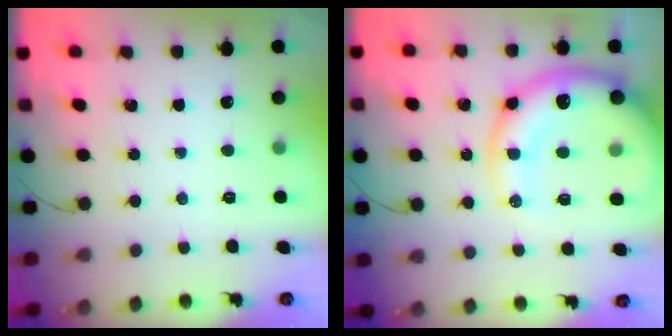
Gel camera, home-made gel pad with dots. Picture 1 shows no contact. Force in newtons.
{"total": 20.7, "press": 20.2, "slide": 4.6}